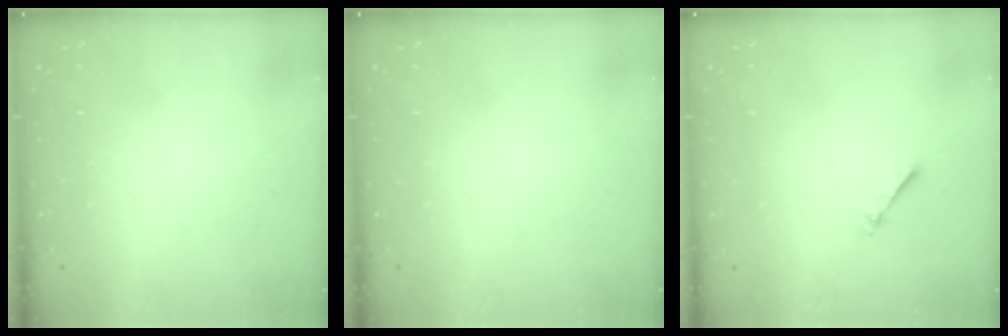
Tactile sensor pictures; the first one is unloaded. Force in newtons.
{"total": 0.0}
{"total": 1.3, "press": 1.3, "slide": 0.3}